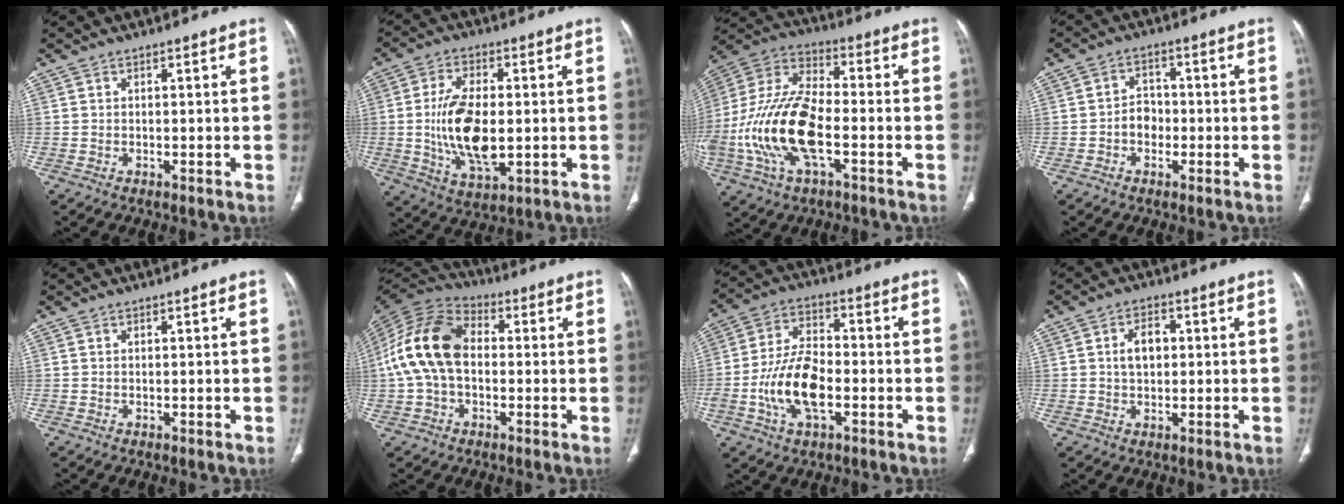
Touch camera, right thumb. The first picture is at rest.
{"total": 13.8, "force": [-0.7, 6.9, 12.0], "torque": [-0.227, -0.010, -0.006]}
{"total": 21.8, "force": [-5.4, 10.3, 18.5], "torque": [-0.406, 0.021, -0.098]}
{"total": 3.8, "force": [-1.0, 3.1, 1.8], "torque": [-0.008, 0.014, -0.024]}
{"total": 0.0}
{"total": 14.7, "force": [0.1, 9.8, 11.0], "torque": [-0.216, 0.036, -0.010]}
{"total": 12.8, "force": [-3.6, 6.5, 10.4], "torque": [-0.200, 0.023, -0.068]}
{"total": 5.0, "force": [0.6, 3.3, 3.7], "torque": [-0.056, 0.009, 0.008]}